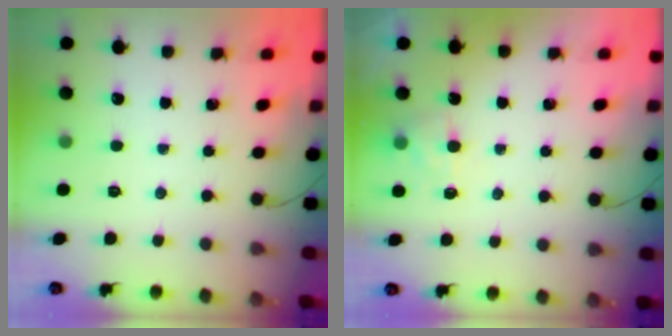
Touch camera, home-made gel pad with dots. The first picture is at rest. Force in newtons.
{"total": 5.2, "press": 5.0, "slide": 1.3}